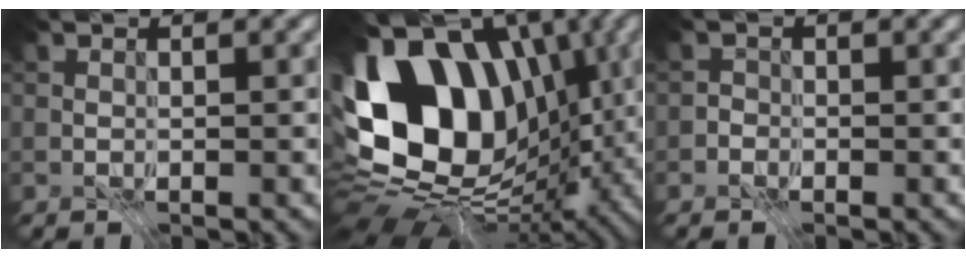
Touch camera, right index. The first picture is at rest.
{"total": 18.1, "force": [0.6, 12.5, 13.1], "torque": [-0.255, 0.013, 0.013]}
{"total": 1.2, "force": [-0.8, 0.9, -0.1], "torque": [0.020, 0.002, -0.019]}